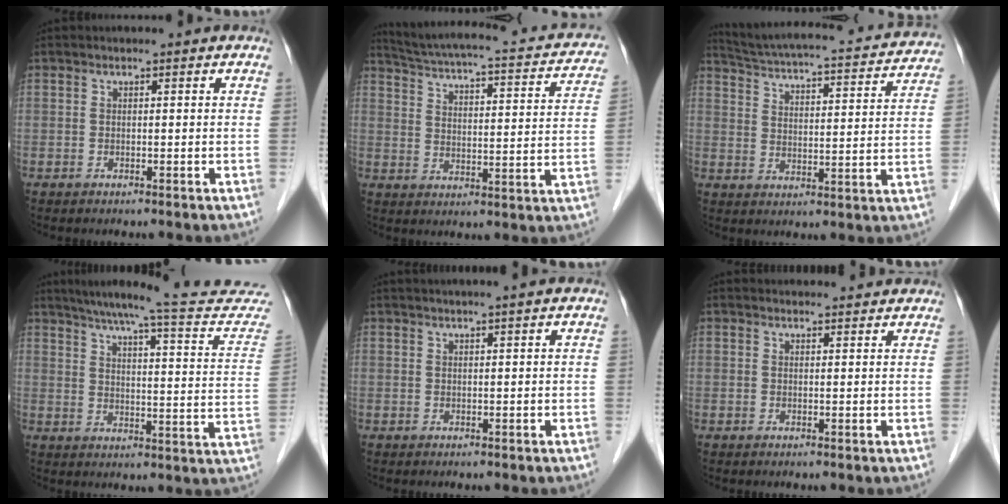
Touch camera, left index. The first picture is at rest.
{"total": 21.5, "force": [18.0, 4.7, 10.7], "torque": [-0.163, 0.005, 0.225]}
{"total": 22.5, "force": [20.6, 3.1, 8.6], "torque": [-0.144, -0.011, 0.269]}
{"total": 24.3, "force": [22.5, 0.6, 9.3], "torque": [-0.132, -0.072, 0.275]}
{"total": 3.9, "force": [3.2, -0.9, 2.0], "torque": [-0.022, 0.019, 0.048]}
{"total": 5.8, "force": [5.6, 0.9, 1.0], "torque": [-0.010, 0.022, 0.061]}